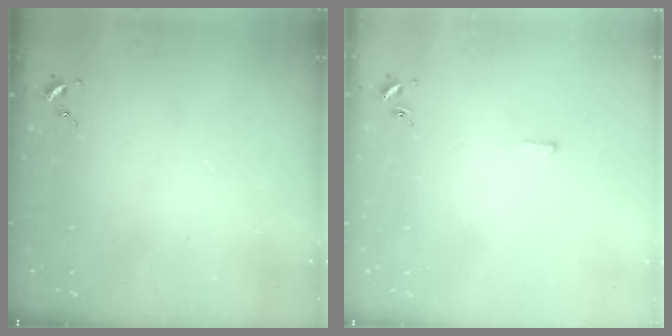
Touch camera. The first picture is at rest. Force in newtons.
{"total": 2.7, "press": 2.7, "slide": 0.5}